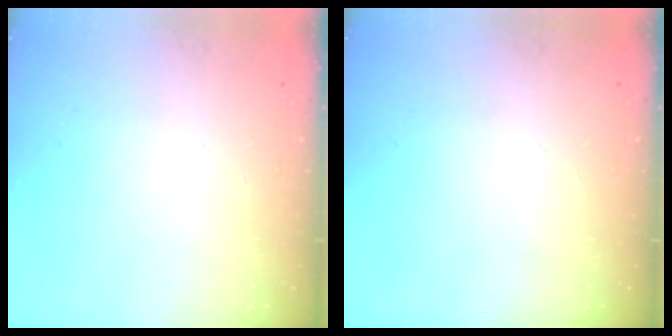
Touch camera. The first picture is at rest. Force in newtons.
{"total": 0.0}